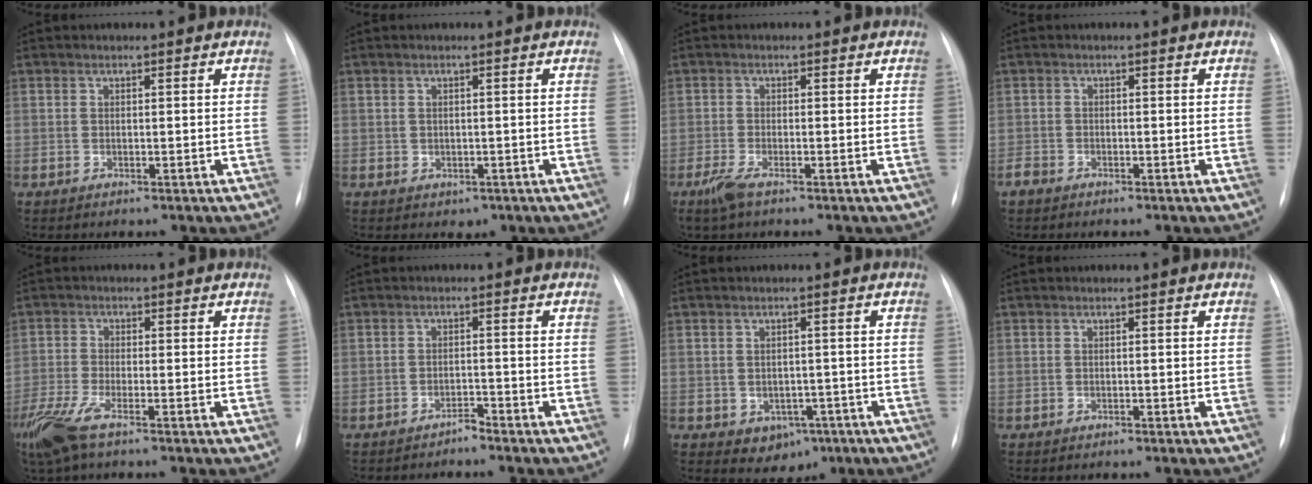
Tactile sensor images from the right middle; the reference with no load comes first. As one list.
[{"total": 1.7, "force": [-0.5, 1.5, 0.7], "torque": [-0.008, 0.001, 0.002]}, {"total": 2.8, "force": [-1.9, 0.6, 2.1], "torque": [-0.054, -0.007, -0.040]}, {"total": 1.4, "force": [-1.1, 0.8, 0.3], "torque": [-0.011, 0.001, -0.020]}, {"total": 6.7, "force": [-4.3, 1.3, 5.0], "torque": [-0.114, -0.016, -0.088]}, {"total": 1.3, "force": [-1.3, -0.1, 0.1], "torque": [0.006, -0.001, -0.020]}, {"total": 4.8, "force": [-2.0, 3.6, 2.4], "torque": [-0.028, 0.005, -0.015]}, {"total": 0.0}]